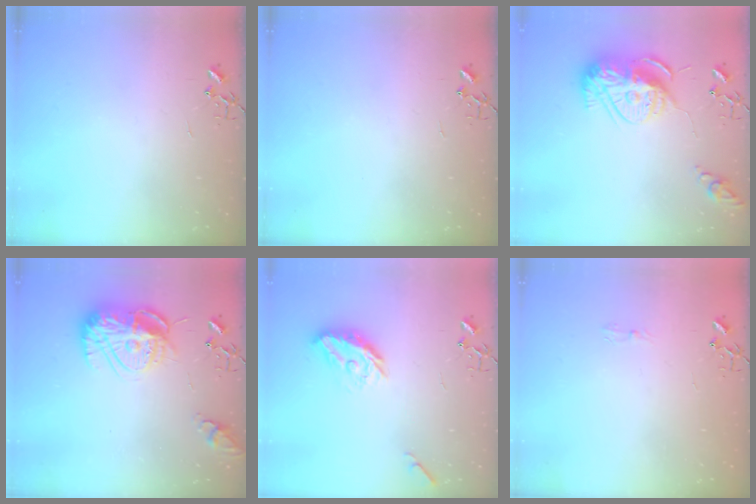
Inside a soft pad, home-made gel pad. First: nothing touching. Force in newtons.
{"total": 0.0}
{"total": 16.0, "press": 16.0, "slide": 1.5}
{"total": 15.2, "press": 15.1, "slide": 1.2}
{"total": 11.3, "press": 11.3, "slide": 0.6}
{"total": 5.5, "press": 5.4, "slide": 0.6}